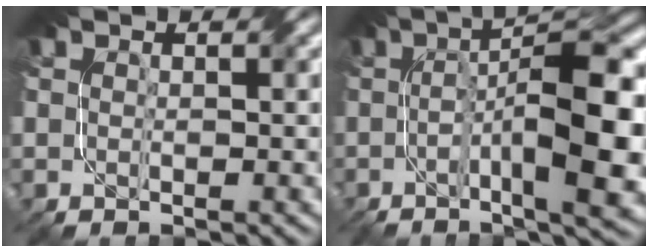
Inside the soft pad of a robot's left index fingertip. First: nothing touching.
{"total": 11.7, "force": [-1.2, 2.8, 11.3], "torque": [-0.169, 0.002, -0.017]}